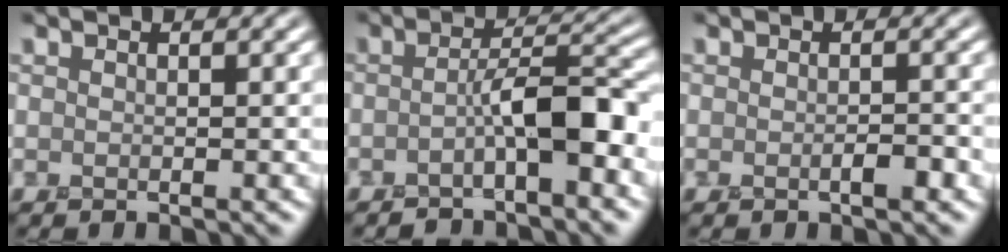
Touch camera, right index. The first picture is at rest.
{"total": 4.4, "force": [-1.7, 1.1, 3.8], "torque": [-0.061, 0.024, -0.032]}
{"total": 1.2, "force": [-0.6, 0.3, 1.0], "torque": [-0.016, 0.006, -0.010]}